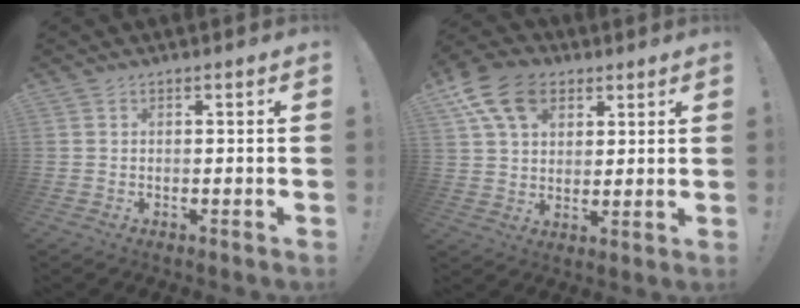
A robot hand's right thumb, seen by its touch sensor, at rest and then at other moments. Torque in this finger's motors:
{"motor_torque": [1.32, 1.38, -0.01, 0.23, 0.14]}